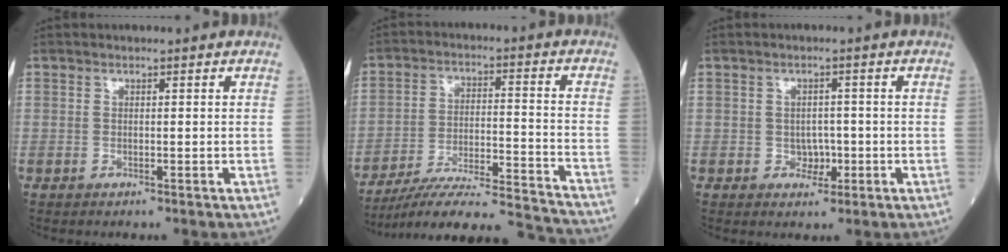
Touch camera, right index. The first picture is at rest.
{"total": 20.0, "force": [-18.9, 0.1, 6.6], "torque": [-0.092, -0.005, -0.281]}
{"total": 2.7, "force": [-0.6, 2.1, 1.6], "torque": [-0.016, 0.004, -0.007]}